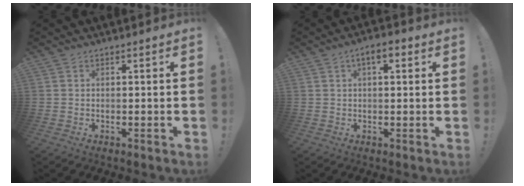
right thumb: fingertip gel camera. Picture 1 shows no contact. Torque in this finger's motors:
{"motor_torque": [0.14, 0.75, 0.16, -0.05, 0.16]}